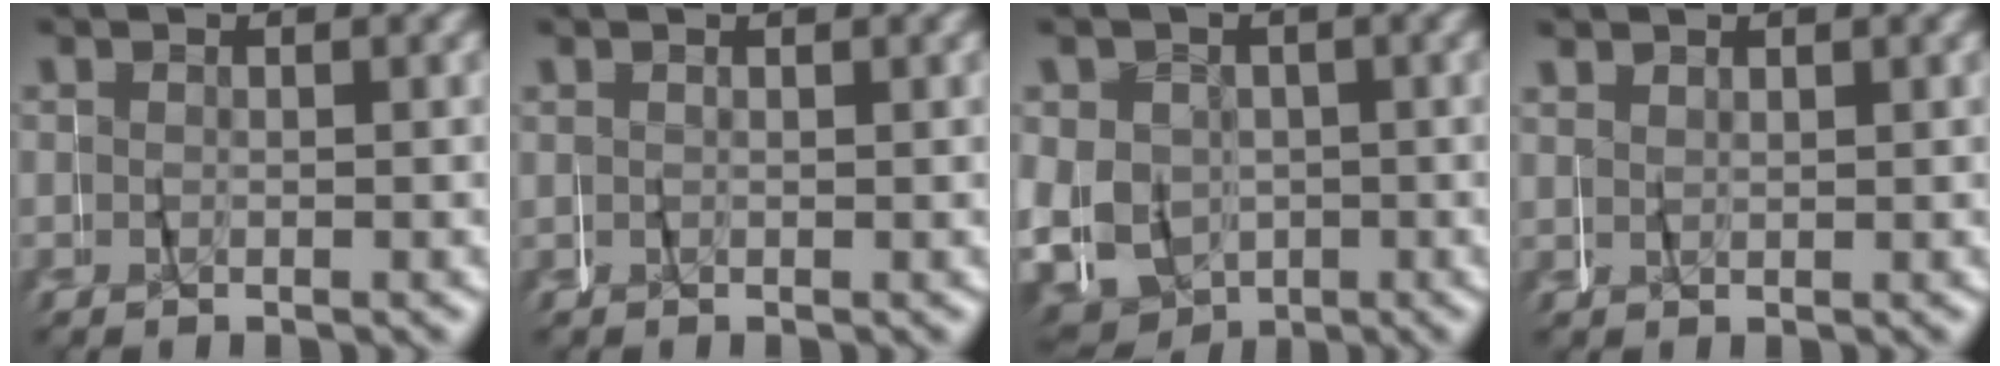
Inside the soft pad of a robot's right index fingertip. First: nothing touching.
{"total": 0.0}
{"total": 11.3, "force": [-2.2, 10.5, 3.7], "torque": [-0.099, -0.046, -0.022]}
{"total": 0.9, "force": [0.8, 0.0, -0.3], "torque": [0.004, -0.001, 0.017]}